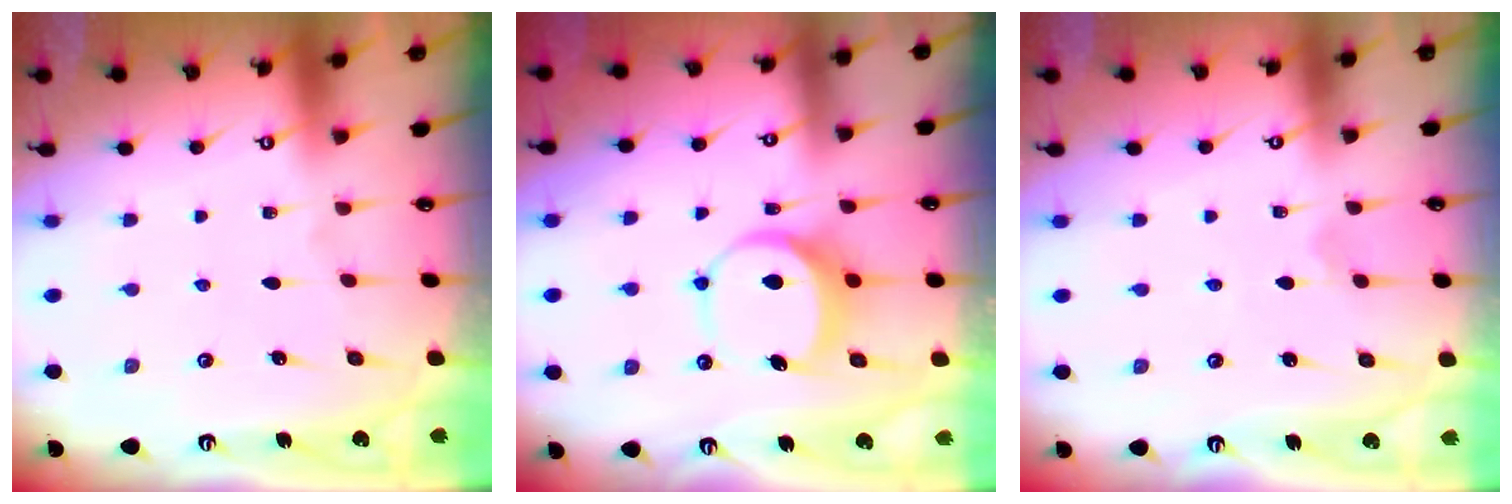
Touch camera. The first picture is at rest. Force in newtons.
{"total": 7.7, "press": 7.7, "slide": 0.8}
{"total": 1.2, "press": 1.2, "slide": 0.2}